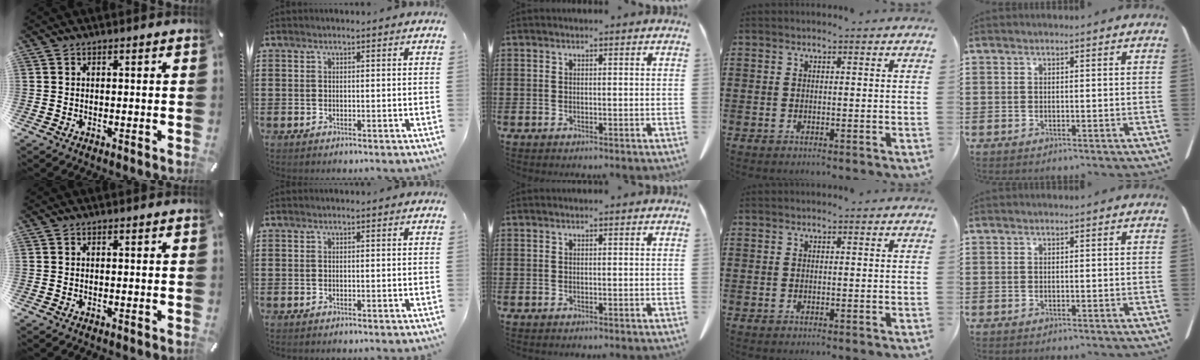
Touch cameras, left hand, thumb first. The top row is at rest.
{}